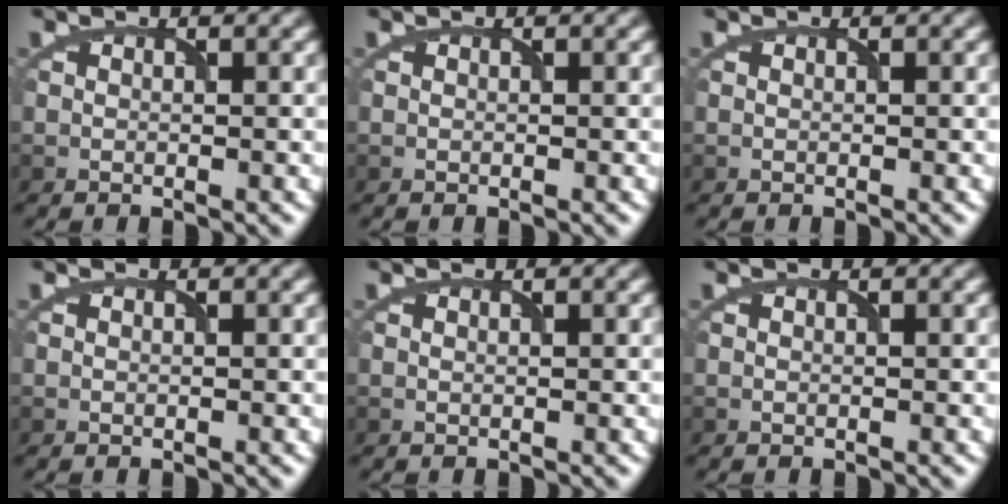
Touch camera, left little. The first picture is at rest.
{"total": 0.0}
{"total": 0.0}
{"total": 0.0}
{"total": 0.0}
{"total": 0.0}